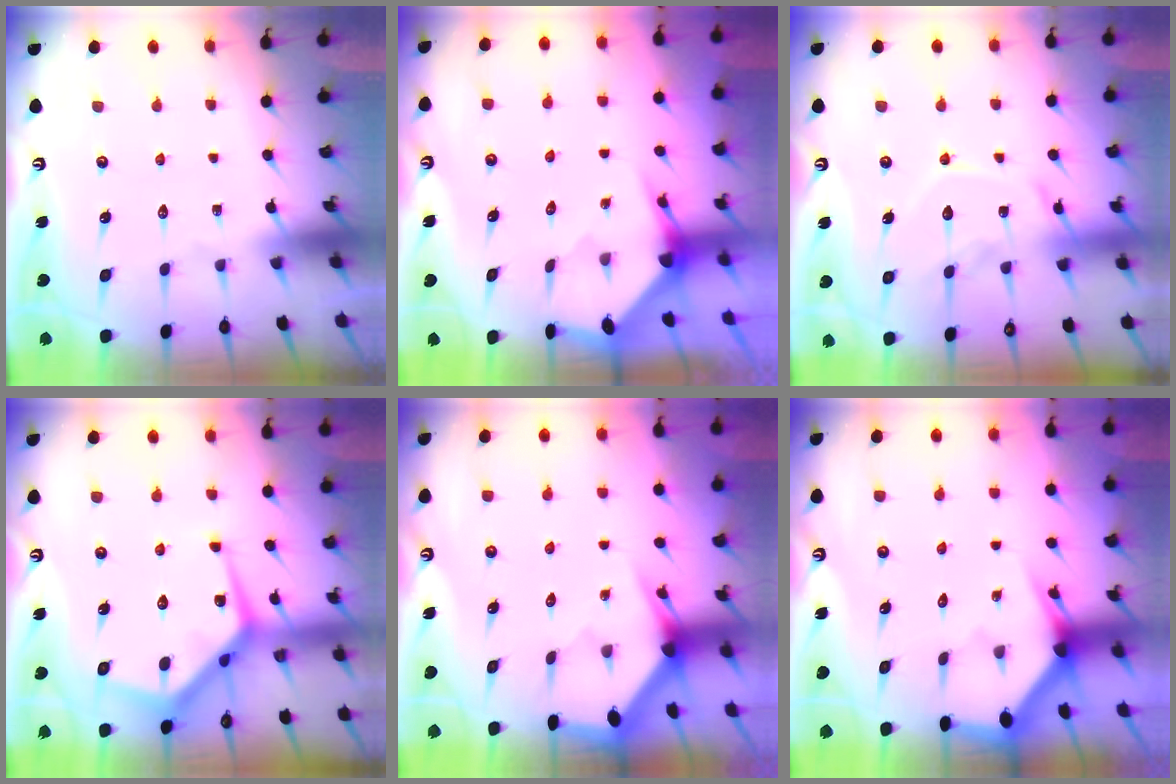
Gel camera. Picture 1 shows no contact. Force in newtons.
{"total": 3.1, "press": 3.1, "slide": 0.2}
{"total": 12.7, "press": 12.7, "slide": 1.0}
{"total": 11.7, "press": 11.6, "slide": 0.8}
{"total": 3.2, "press": 3.2, "slide": 0.1}
{"total": 2.7, "press": 2.7, "slide": 0.1}